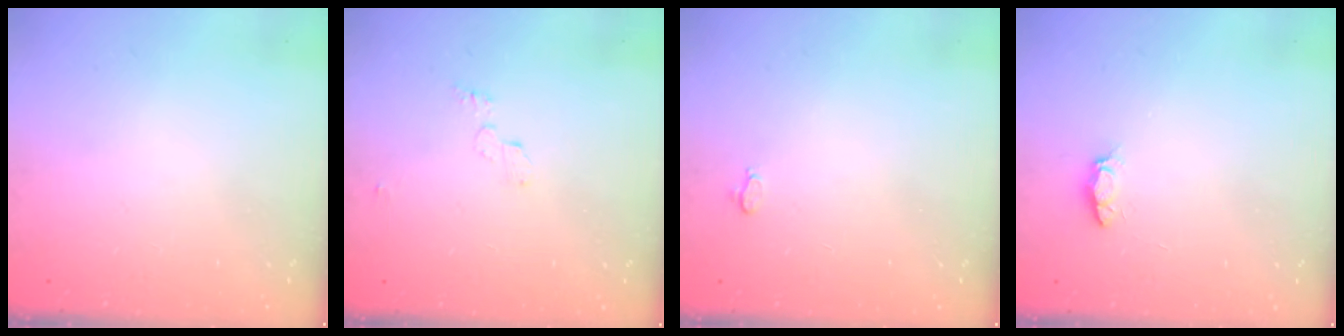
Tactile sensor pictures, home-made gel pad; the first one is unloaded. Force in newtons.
{"total": 3.5, "press": 3.5, "slide": 0.2}
{"total": 2.6, "press": 2.6, "slide": 0.3}
{"total": 3.3, "press": 3.3, "slide": 0.4}